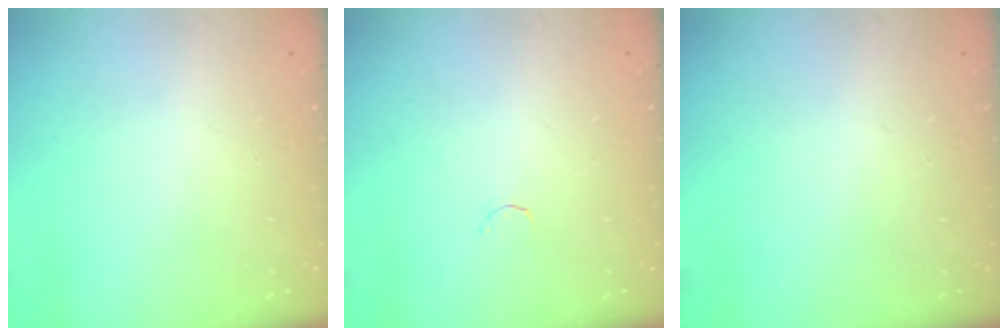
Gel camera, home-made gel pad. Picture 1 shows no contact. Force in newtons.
{"total": 1.7, "press": 1.6, "slide": 0.5}
{"total": 0.0}